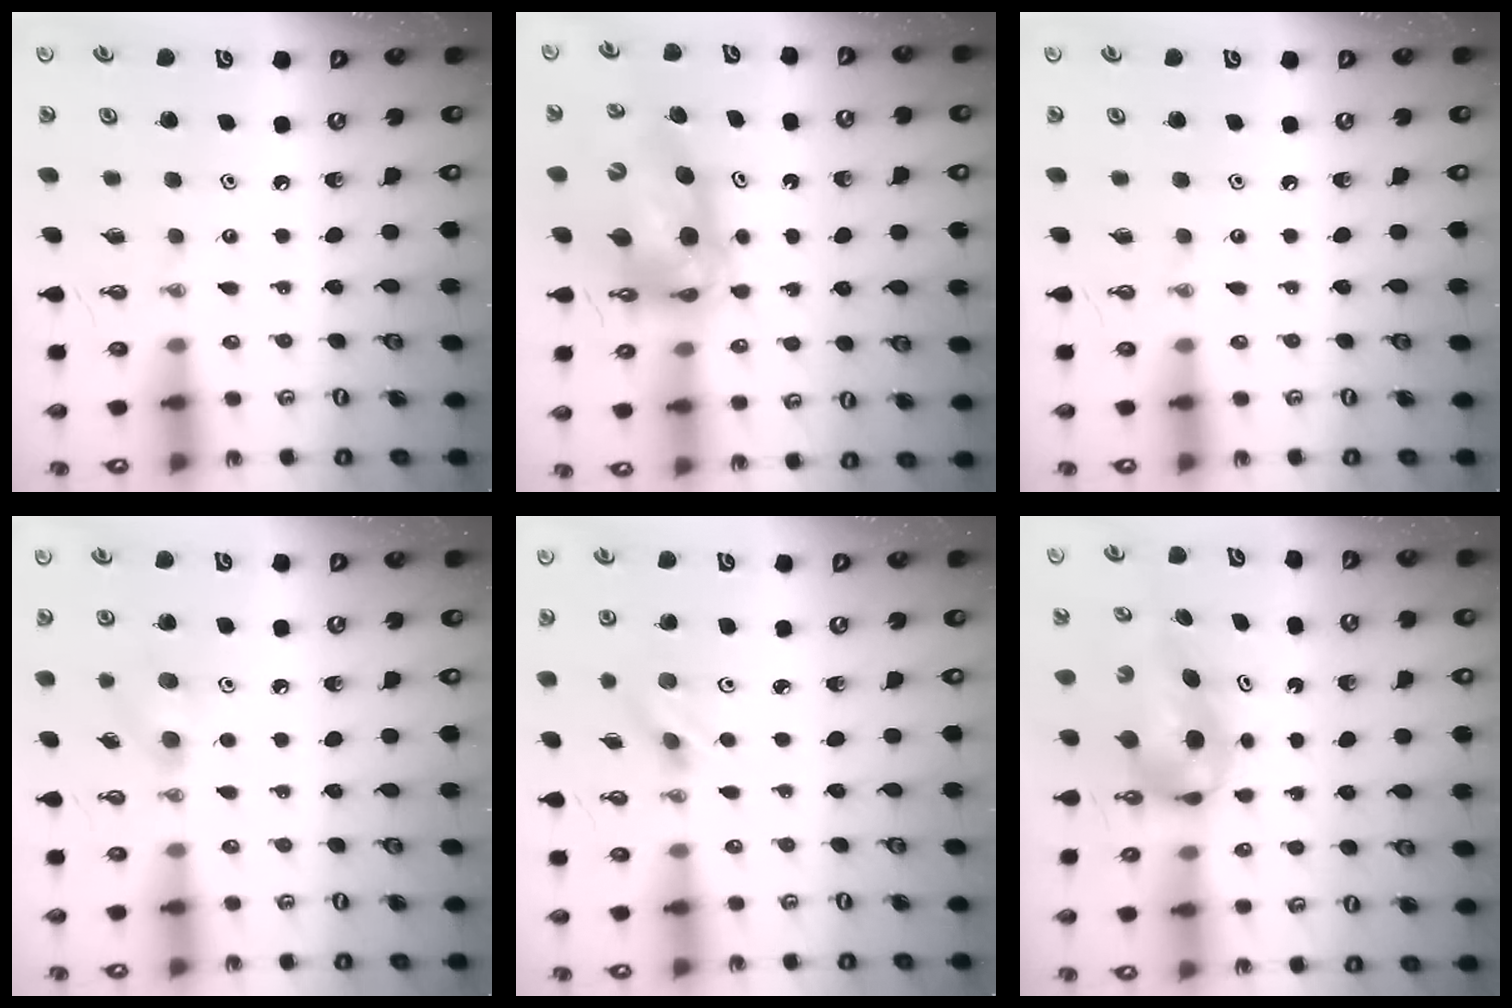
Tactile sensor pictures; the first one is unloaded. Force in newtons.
{"total": 12.2, "press": 12.2, "slide": 1.1}
{"total": 0.0}
{"total": 5.8, "press": 5.6, "slide": 1.5}
{"total": 2.6, "press": 2.4, "slide": 0.8}
{"total": 5.6, "press": 5.3, "slide": 1.8}